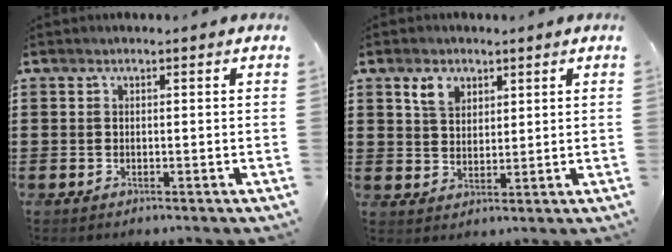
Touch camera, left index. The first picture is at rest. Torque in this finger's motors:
{"motor_torque": [1.07, -0.15, 0.29, 0.05]}